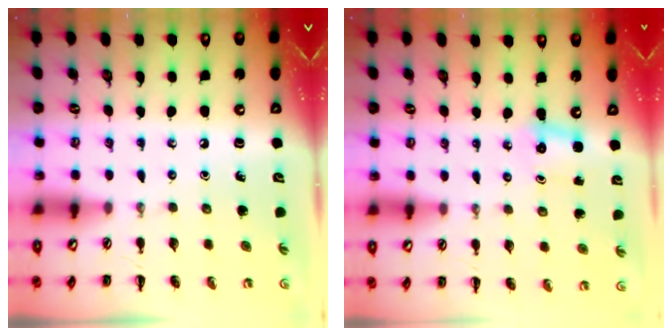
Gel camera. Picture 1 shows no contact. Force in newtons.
{"total": 2.5, "press": 2.4, "slide": 0.8}